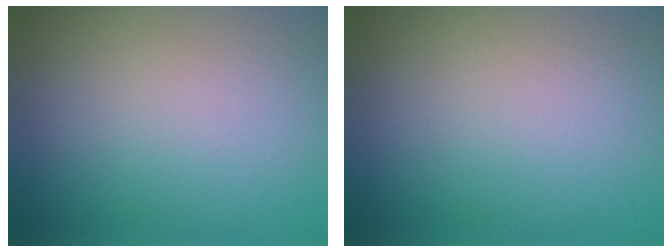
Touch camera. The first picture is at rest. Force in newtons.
{"total": 0.0}